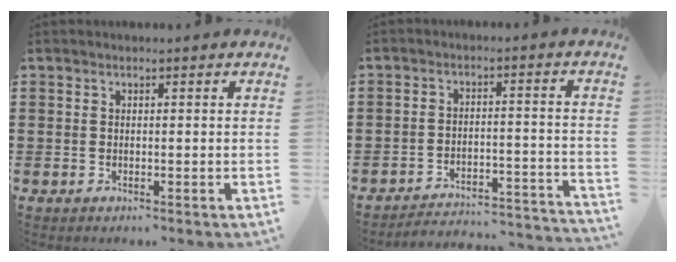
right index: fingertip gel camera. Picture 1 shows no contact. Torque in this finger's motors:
{"motor_torque": [-0.39, -0.01, -1.05, -0.21]}